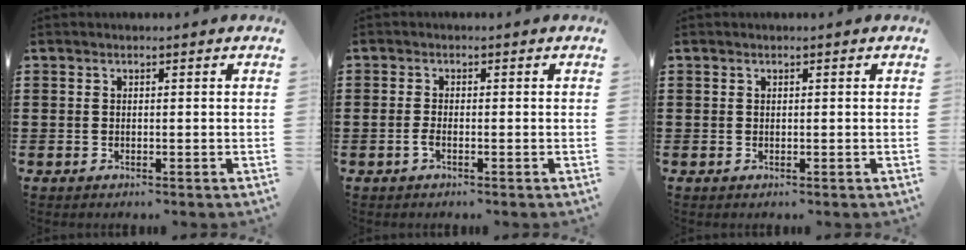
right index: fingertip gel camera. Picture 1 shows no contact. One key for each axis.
{"total": 1.4, "fx": -0.8, "fy": 0.2, "fz": 1.2, "tx": -0.032, "ty": -0.006, "tz": -0.016}
{"total": 0.0}